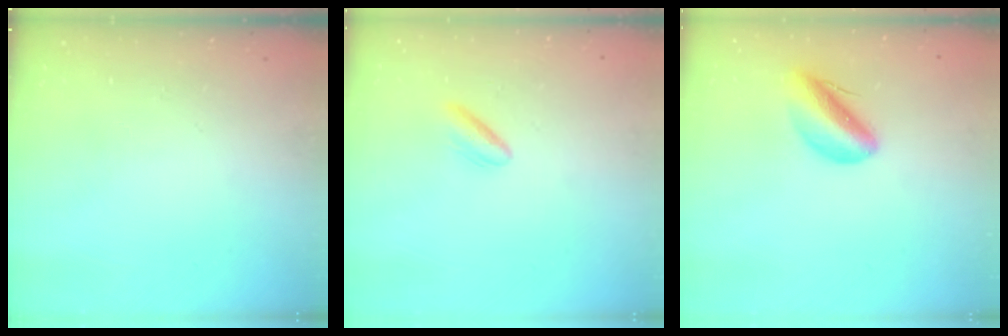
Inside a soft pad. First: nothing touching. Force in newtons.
{"total": 3.8, "press": 3.5, "slide": 1.5}
{"total": 8.7, "press": 8.5, "slide": 2.1}